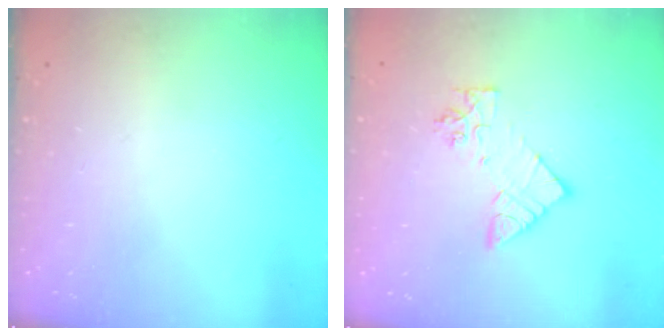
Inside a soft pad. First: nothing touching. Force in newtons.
{"total": 10.2, "press": 10.1, "slide": 0.9}